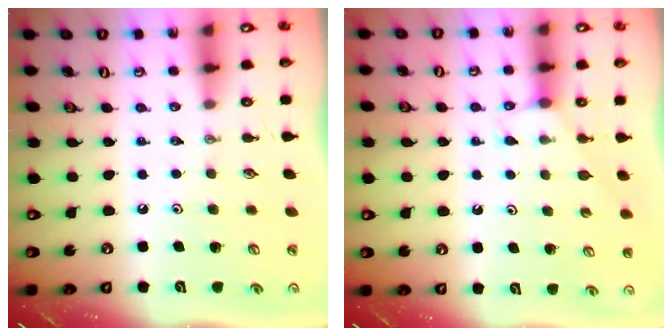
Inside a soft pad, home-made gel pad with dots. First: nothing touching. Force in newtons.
{"total": 6.1, "press": 6.1, "slide": 0.5}